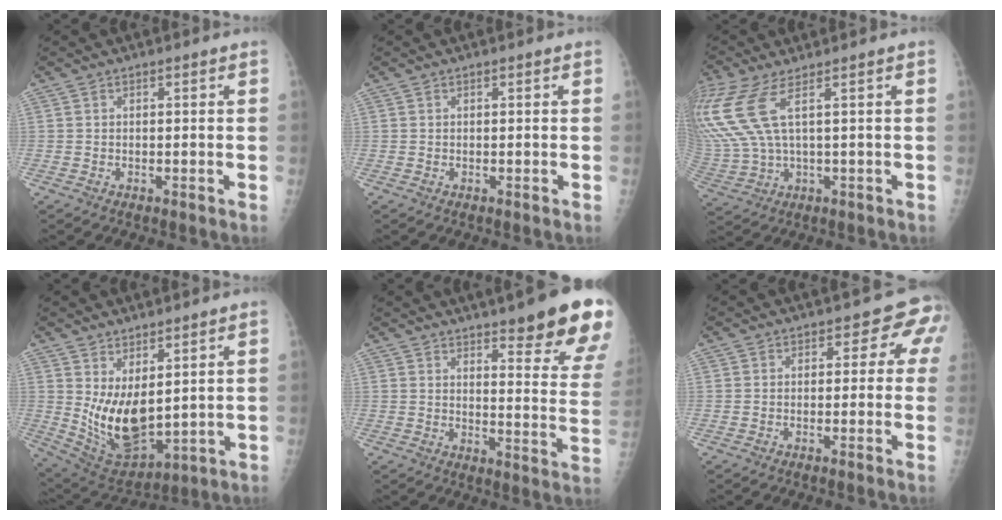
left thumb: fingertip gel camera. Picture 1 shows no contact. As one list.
[{"total": 0.0}, {"total": 12.9, "force": [5.1, 4.0, 11.2], "torque": [-0.310, -0.008, 0.112]}, {"total": 12.1, "force": [2.4, 5.9, 10.3], "torque": [-0.161, -0.041, 0.070]}, {"total": 19.7, "force": [13.9, 3.6, 13.5], "torque": [-0.148, -0.072, 0.168]}, {"total": 3.6, "force": [1.0, 2.8, 2.0], "torque": [0.015, 0.005, -0.008]}]